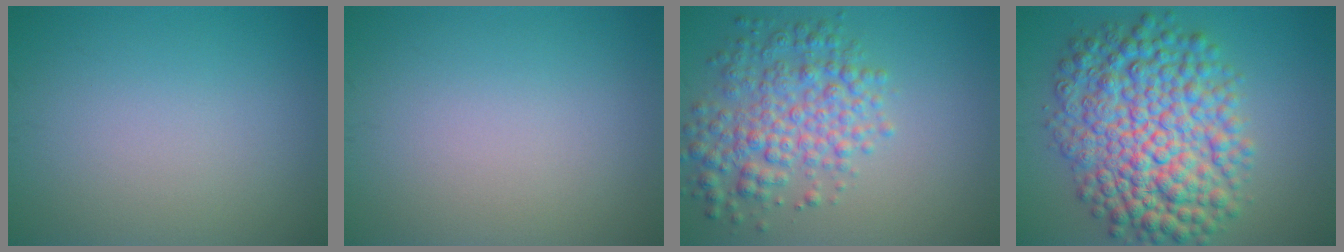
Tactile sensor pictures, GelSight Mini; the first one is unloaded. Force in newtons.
{"total": 0.0}
{"total": 5.5, "press": 5.5, "slide": 0.1}
{"total": 10.8, "press": 10.8, "slide": 0.1}